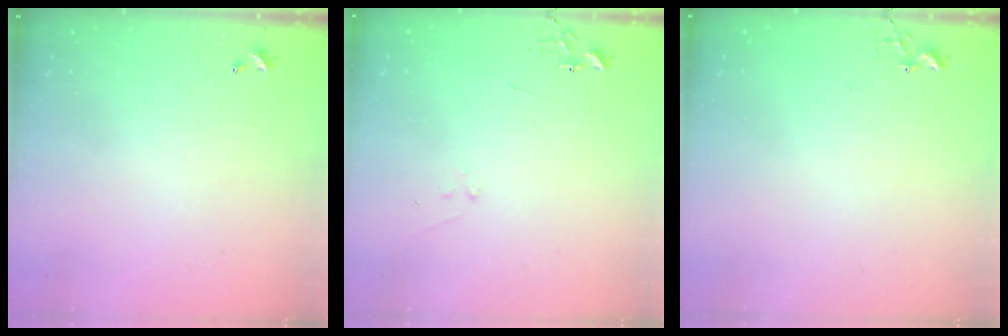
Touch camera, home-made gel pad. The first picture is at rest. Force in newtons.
{"total": 7.1, "press": 7.1, "slide": 0.7}
{"total": 1.7, "press": 1.6, "slide": 0.2}